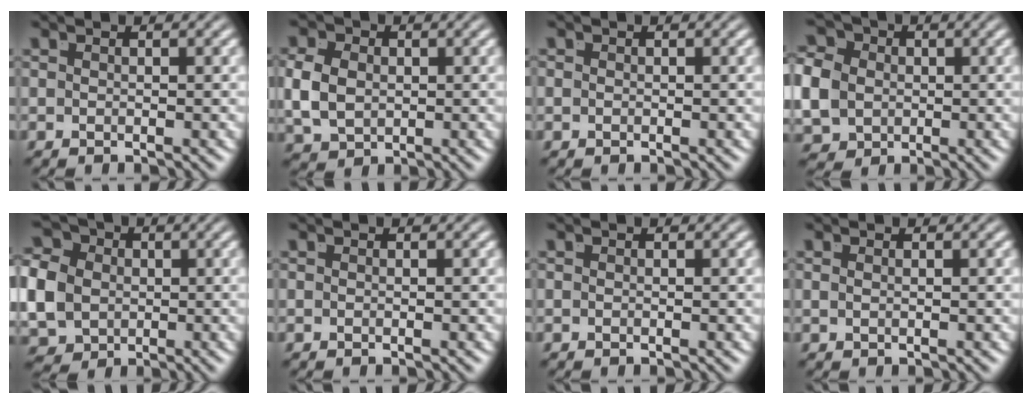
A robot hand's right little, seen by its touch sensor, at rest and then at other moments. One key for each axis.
{"total": 4.7, "fx": -0.1, "fy": 3.9, "fz": 2.6, "tx": -0.061, "ty": -0.018, "tz": 0.010}
{"total": 0.0}
{"total": 7.5, "fx": 0.3, "fy": 6.5, "fz": 3.7, "tx": -0.084, "ty": -0.024, "tz": 0.010}
{"total": 9.0, "fx": 0.1, "fy": 7.8, "fz": 4.3, "tx": -0.101, "ty": -0.032, "tz": 0.010}
{"total": 0.0}
{"total": 0.0}
{"total": 0.9, "fx": 0.2, "fy": -0.8, "fz": 0.4, "tx": 0.000, "ty": -0.004, "tz": 0.009}